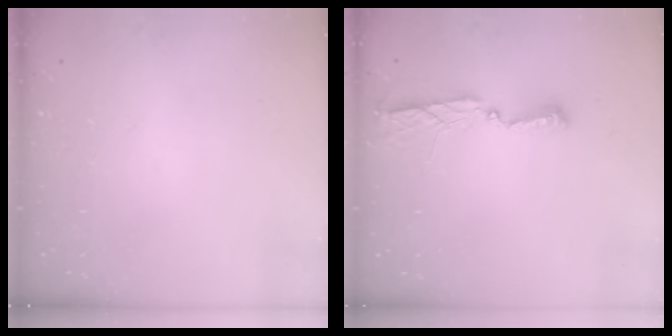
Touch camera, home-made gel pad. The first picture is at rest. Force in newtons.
{"total": 4.0, "press": 4.0, "slide": 0.5}